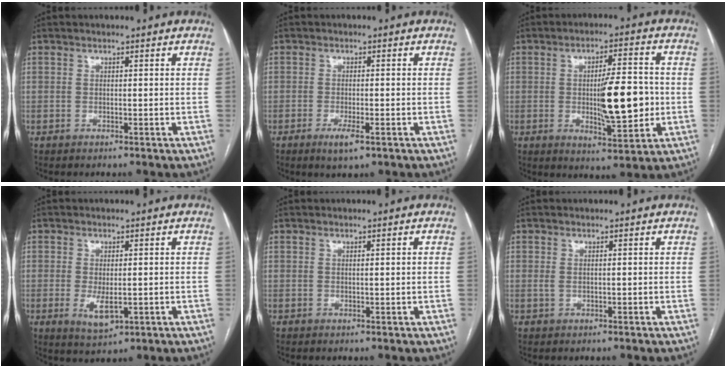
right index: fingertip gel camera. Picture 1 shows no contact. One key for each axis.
{"total": 3.4, "fx": -2.0, "fy": 0.7, "fz": 2.7, "tx": -0.049, "ty": -0.005, "tz": -0.031}
{"total": 11.0, "fx": -0.9, "fy": 2.6, "fz": 10.7, "tx": -0.168, "ty": 0.001, "tz": -0.010}
{"total": 4.5, "fx": -0.9, "fy": 1.8, "fz": 4.1, "tx": -0.072, "ty": -0.010, "tz": -0.007}
{"total": 0.5, "fx": 0.1, "fy": -0.2, "fz": 0.5, "tx": -0.010, "ty": 0.003, "tz": 0.002}
{"total": 0.8, "fx": 0.1, "fy": 0.4, "fz": 0.7, "tx": -0.017, "ty": 0.001, "tz": 0.004}